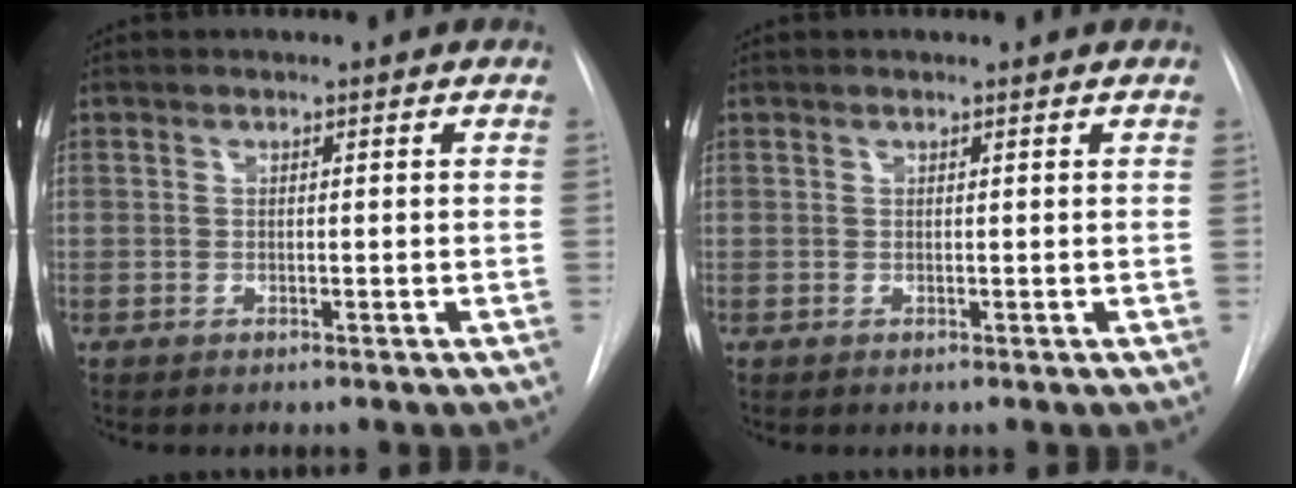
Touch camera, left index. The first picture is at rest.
{"total": 0.5, "force": [0.5, 0.0, 0.0], "torque": [-0.005, 0.001, 0.007]}